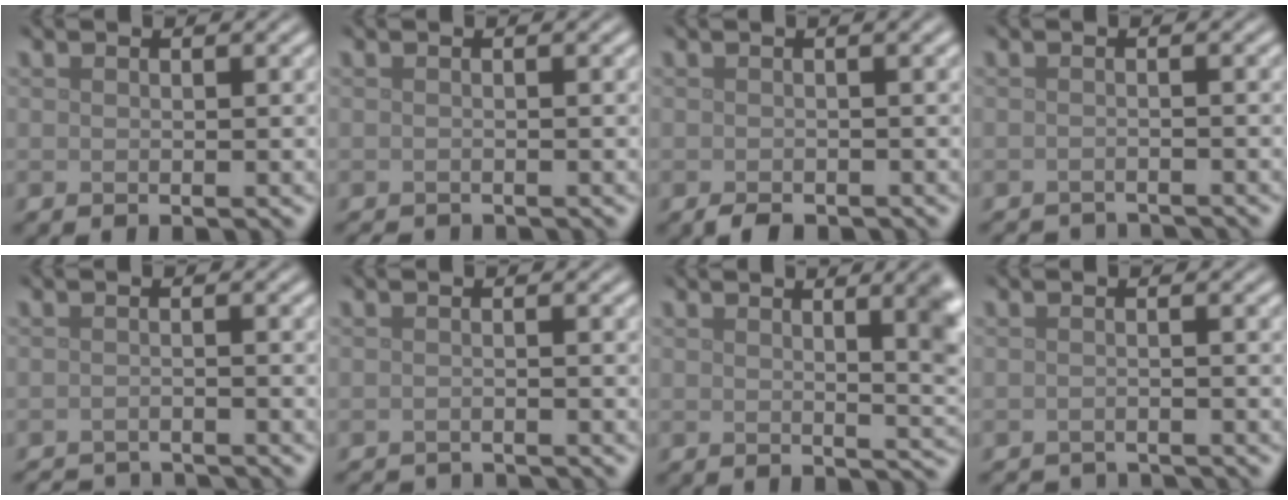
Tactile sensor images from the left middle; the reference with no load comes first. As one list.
[{"total": 1.4, "force": [-1.4, 0.2, 0.2], "torque": [0.003, -0.007, -0.022]}, {"total": 1.9, "force": [-1.3, 0.7, 1.1], "torque": [-0.023, -0.005, -0.021]}, {"total": 3.1, "force": [-3.0, 0.3, 0.4], "torque": [-0.007, -0.009, -0.046]}, {"total": 4.0, "force": [-3.9, 0.5, 0.7], "torque": [-0.015, 0.000, -0.062]}, {"total": 3.4, "force": [-3.4, 0.3, 0.6], "torque": [-0.014, -0.007, -0.053]}, {"total": 6.1, "force": [1.6, 2.3, 5.4], "torque": [-0.031, 0.008, 0.019]}, {"total": 3.1, "force": [-3.1, 0.3, 0.3], "torque": [-0.005, -0.006, -0.047]}]